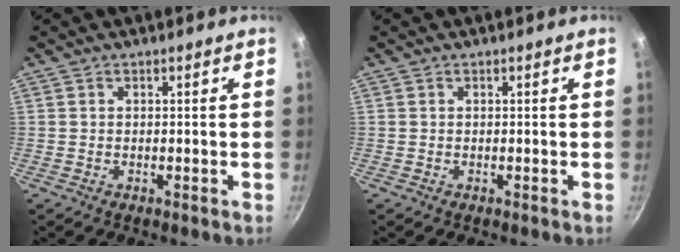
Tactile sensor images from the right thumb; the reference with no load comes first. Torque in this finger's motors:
{"motor_torque": [-0.02, 0.01, 0.04, 0.37, 0.02]}